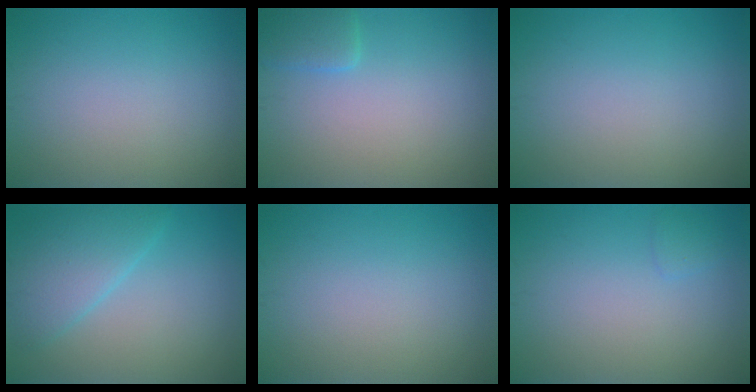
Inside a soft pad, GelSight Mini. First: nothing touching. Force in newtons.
{"total": 2.3, "press": 2.3, "slide": 0.2}
{"total": 0.0}
{"total": 4.2, "press": 4.2, "slide": 0.4}
{"total": 0.0}
{"total": 0.7, "press": 0.7, "slide": 0.1}